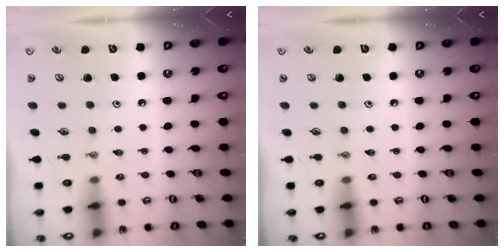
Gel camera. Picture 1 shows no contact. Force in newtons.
{"total": 0.0}